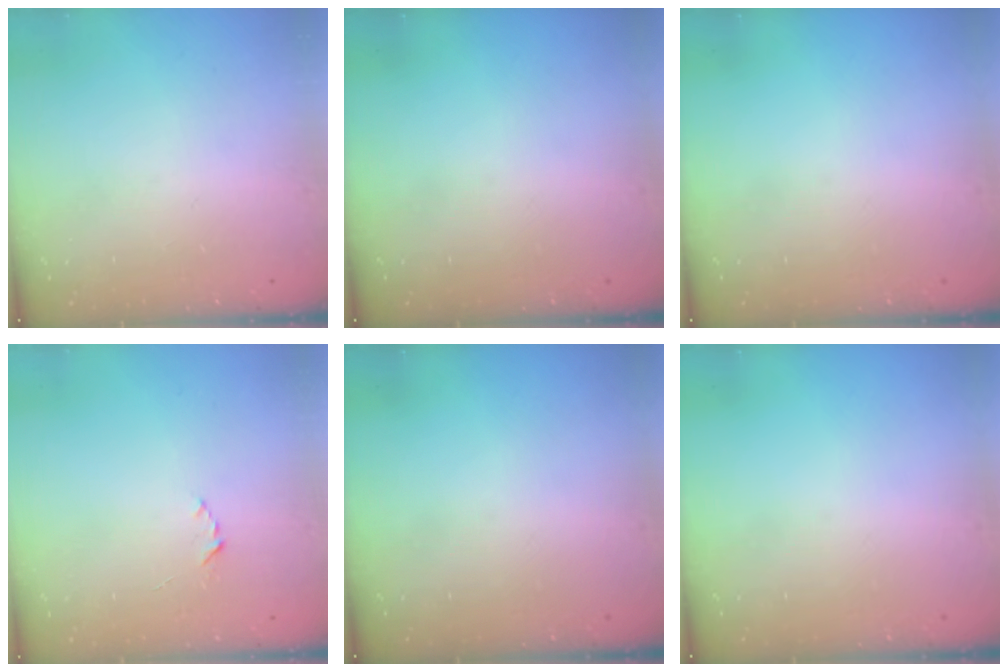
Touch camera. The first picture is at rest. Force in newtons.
{"total": 0.0}
{"total": 0.0}
{"total": 1.9, "press": 1.9, "slide": 0.2}
{"total": 0.0}
{"total": 0.0}